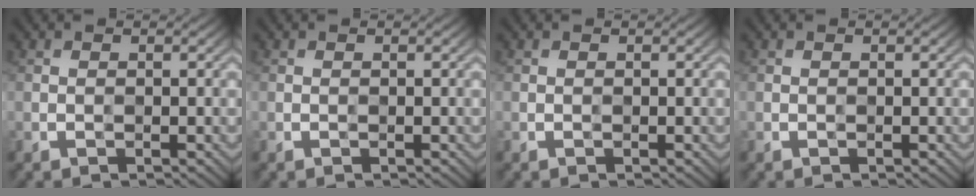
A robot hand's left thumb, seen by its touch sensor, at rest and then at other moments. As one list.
[{"total": 0.0}, {"total": 0.0}, {"total": 0.0}]